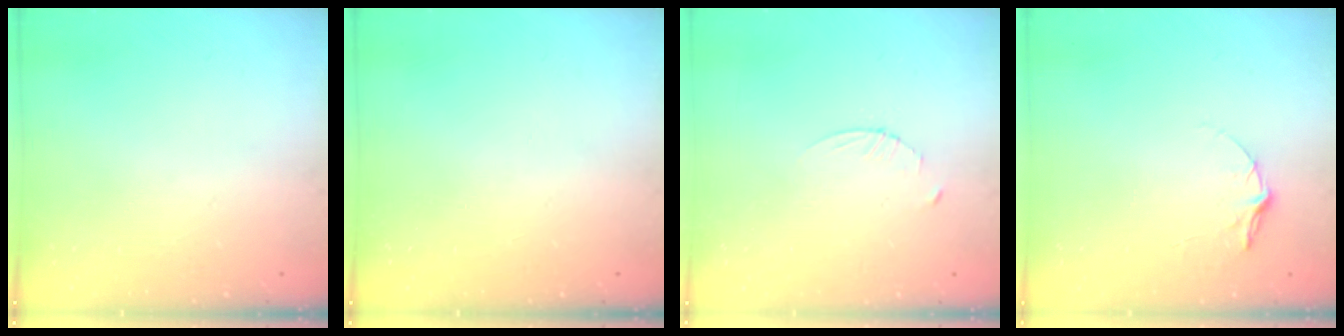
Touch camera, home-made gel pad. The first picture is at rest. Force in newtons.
{"total": 0.0}
{"total": 2.3, "press": 2.3, "slide": 0.3}
{"total": 4.6, "press": 4.6, "slide": 0.4}